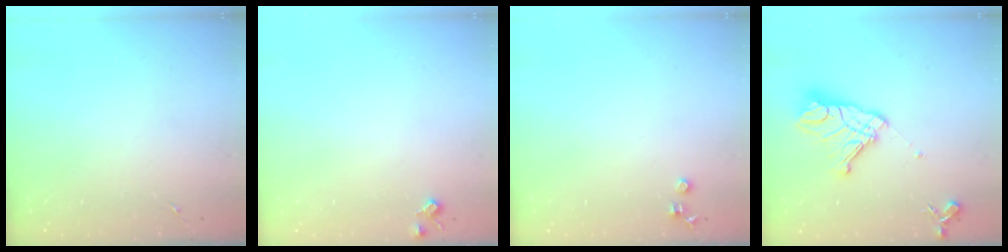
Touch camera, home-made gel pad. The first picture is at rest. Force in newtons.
{"total": 5.7, "press": 5.6, "slide": 0.9}
{"total": 3.5, "press": 3.5, "slide": 0.4}
{"total": 15.8, "press": 15.7, "slide": 1.7}